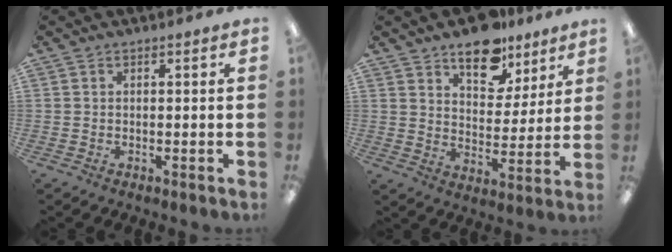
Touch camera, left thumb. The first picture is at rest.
{"total": 13.1, "force": [9.9, 6.8, 5.3], "torque": [-0.067, -0.062, 0.179]}